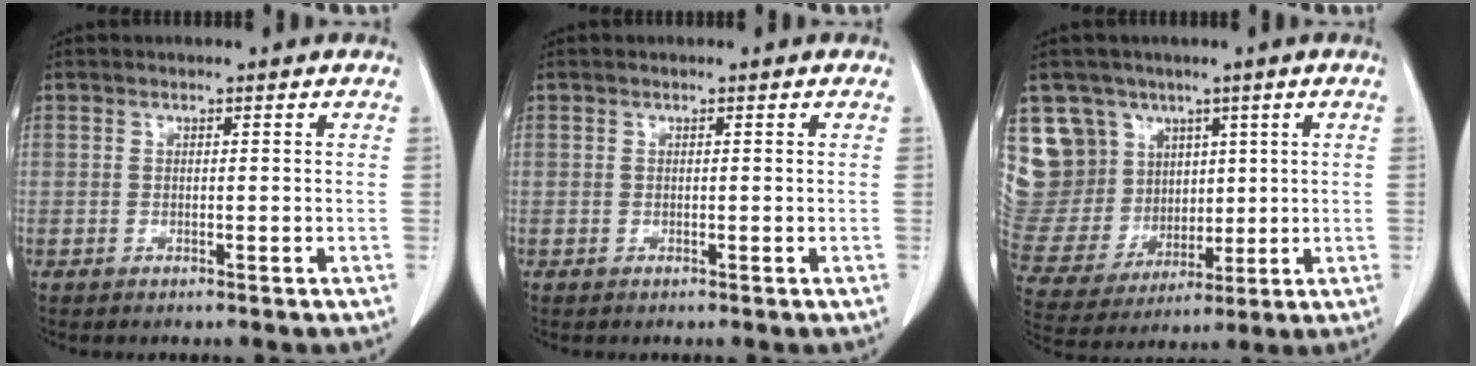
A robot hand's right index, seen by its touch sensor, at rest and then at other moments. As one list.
[{"total": 0.0}, {"total": 14.0, "force": [7.1, 11.7, 2.5], "torque": [-0.083, 0.060, 0.166]}]